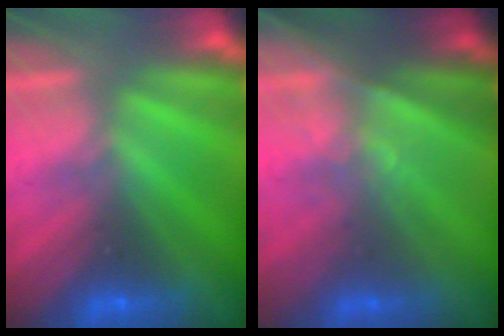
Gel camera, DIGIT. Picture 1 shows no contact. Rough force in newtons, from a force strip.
{"total": 1.4}